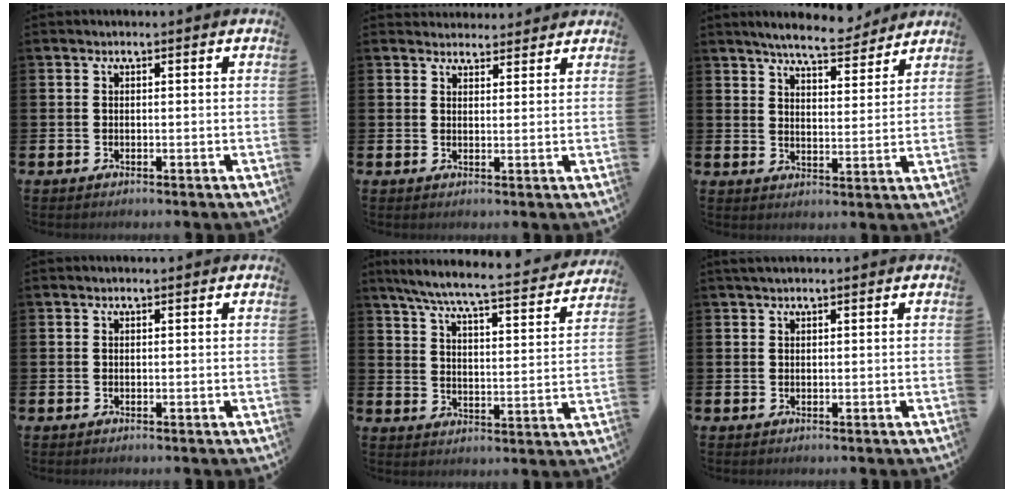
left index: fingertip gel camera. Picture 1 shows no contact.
{"total": 3.0, "force": [2.9, 1.0, -0.2], "torque": [0.010, -0.016, 0.051]}
{"total": 6.7, "force": [6.4, 0.8, 1.9], "torque": [-0.044, -0.035, 0.111]}
{"total": 0.0}
{"total": 6.7, "force": [6.0, 0.2, 3.0], "torque": [-0.083, -0.051, 0.097]}
{"total": 1.2, "force": [1.0, 0.2, 0.6], "torque": [-0.001, 0.000, 0.015]}